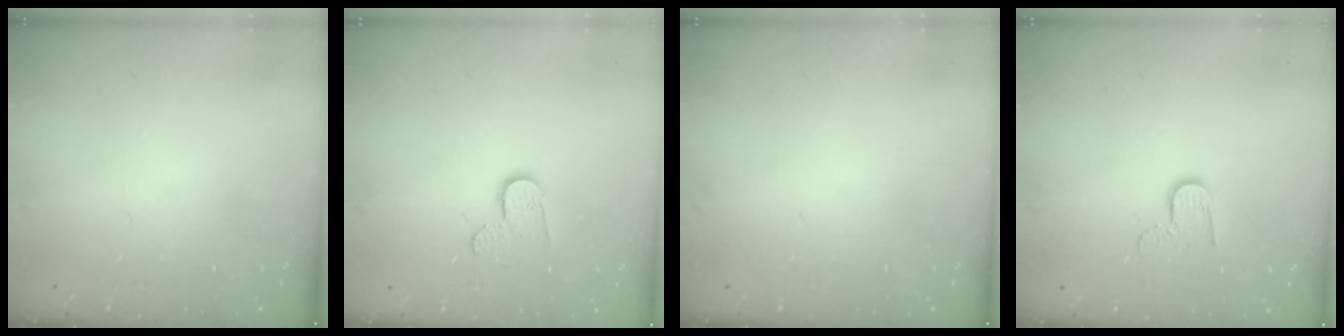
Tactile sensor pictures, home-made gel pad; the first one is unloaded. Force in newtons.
{"total": 6.3, "press": 6.3, "slide": 0.5}
{"total": 0.0}
{"total": 6.4, "press": 6.4, "slide": 0.5}